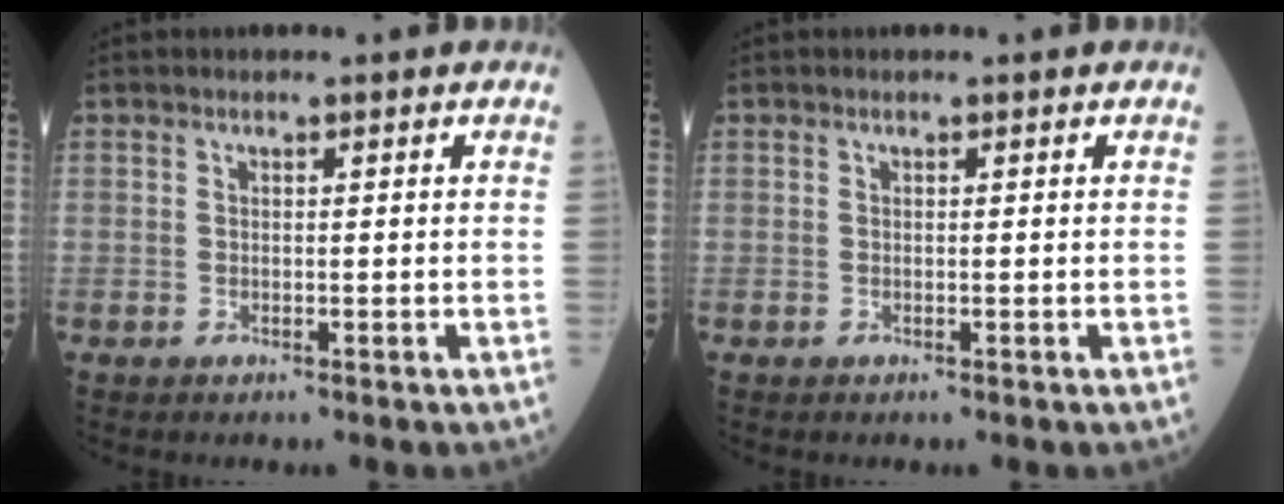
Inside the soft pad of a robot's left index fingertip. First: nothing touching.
{"total": 0.0}